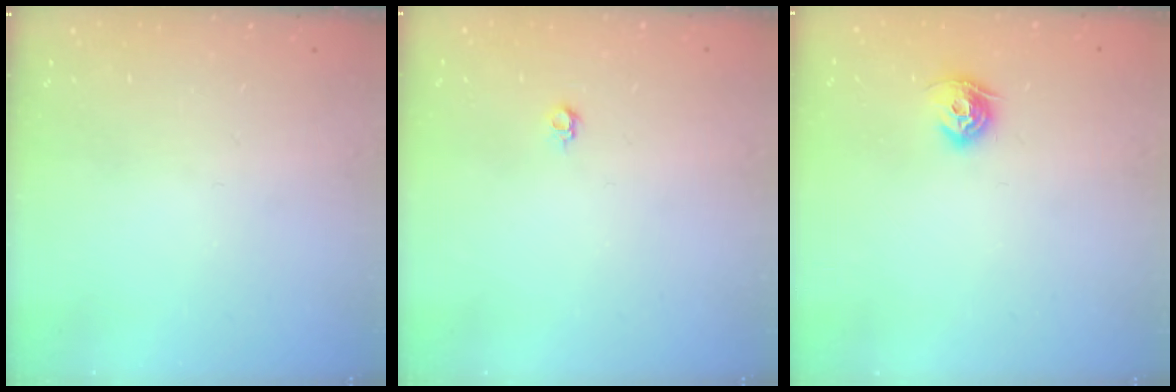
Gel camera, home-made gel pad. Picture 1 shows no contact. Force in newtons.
{"total": 4.0, "press": 3.9, "slide": 0.7}
{"total": 7.8, "press": 7.8, "slide": 0.4}